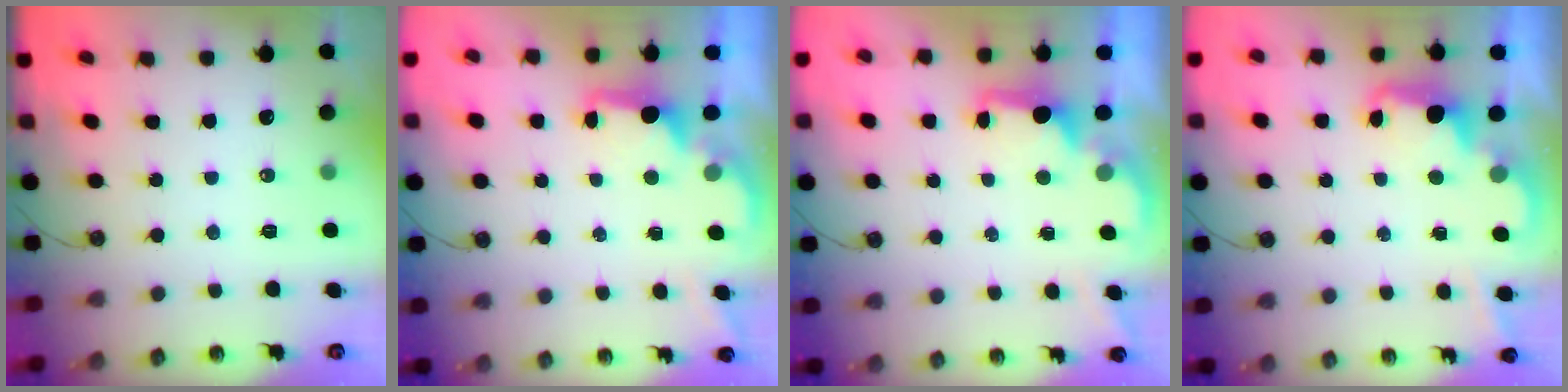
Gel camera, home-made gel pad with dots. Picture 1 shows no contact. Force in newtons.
{"total": 1.9, "press": 1.7, "slide": 0.8}
{"total": 2.1, "press": 1.9, "slide": 0.8}
{"total": 2.5, "press": 2.4, "slide": 0.5}